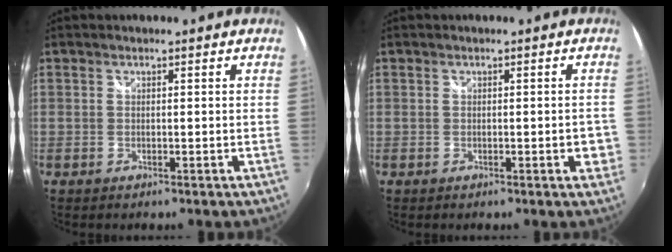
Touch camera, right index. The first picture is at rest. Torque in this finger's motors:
{"motor_torque": [1.50, 0.64, 0.00, 0.02]}